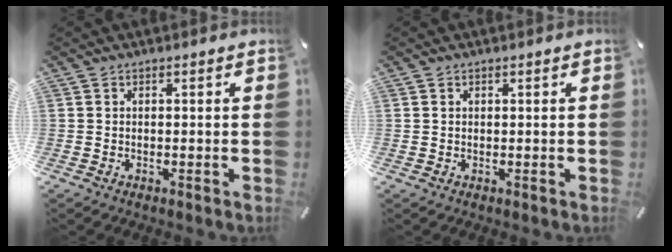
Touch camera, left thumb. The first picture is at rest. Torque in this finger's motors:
{"motor_torque": [0.05, -0.46, 0.00, 0.09, -0.01]}